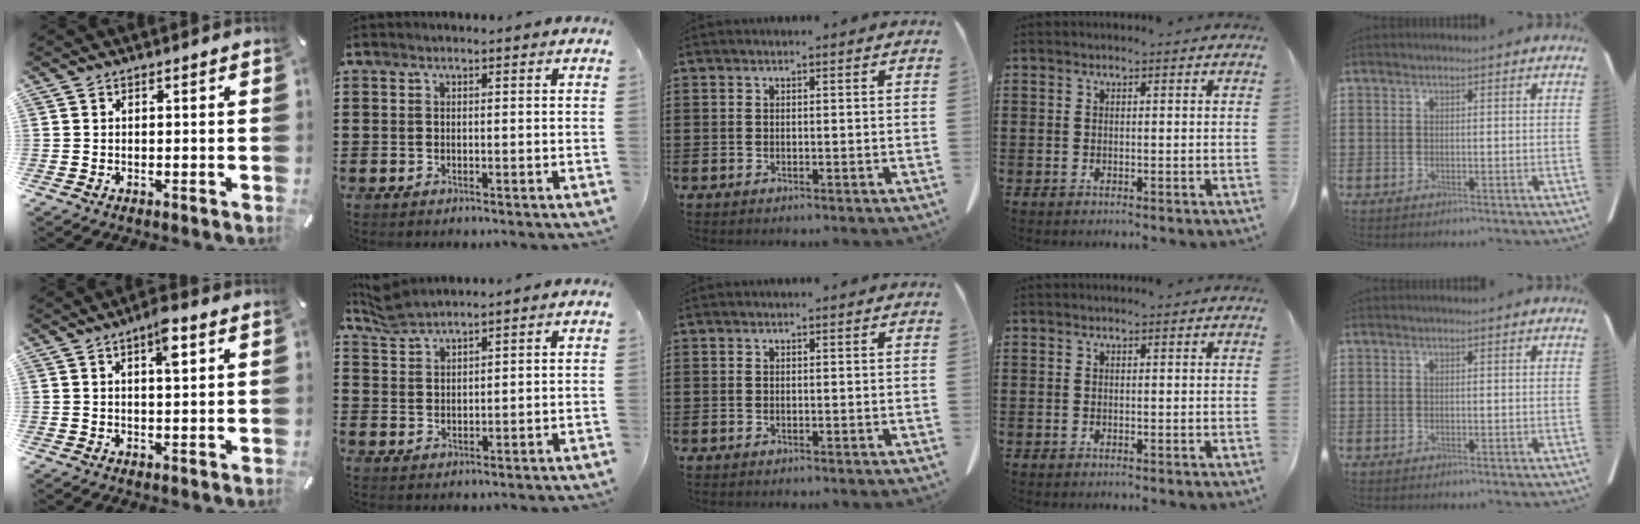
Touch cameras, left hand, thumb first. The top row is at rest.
{"thumb": {"total": 5.5, "force": [2.5, 1.7, 4.5], "torque": [-0.072, -0.005, 0.038]}, "index": {"total": 3.6, "force": [3.5, 0.3, 0.9], "torque": [-0.029, -0.004, 0.067]}}